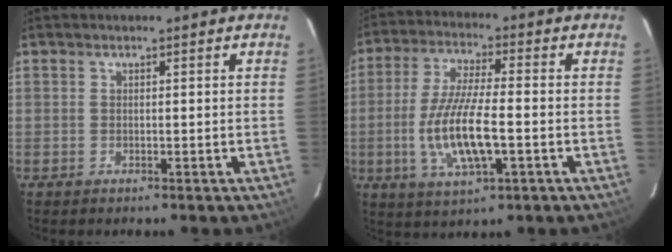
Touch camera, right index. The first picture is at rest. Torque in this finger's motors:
{"motor_torque": [1.24, -0.90, 0.68, 0.21]}